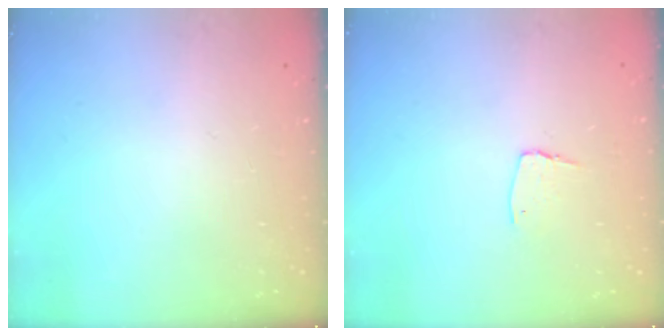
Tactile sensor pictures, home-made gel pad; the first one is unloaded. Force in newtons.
{"total": 5.4, "press": 5.3, "slide": 0.5}